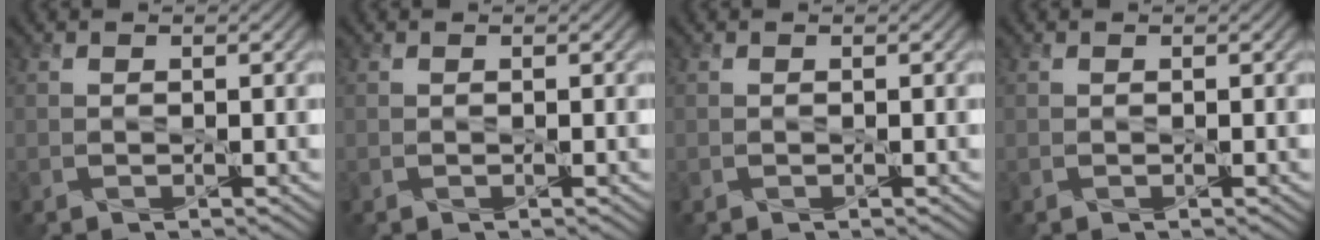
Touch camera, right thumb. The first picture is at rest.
{"total": 0.0}
{"total": 0.0}
{"total": 0.0}